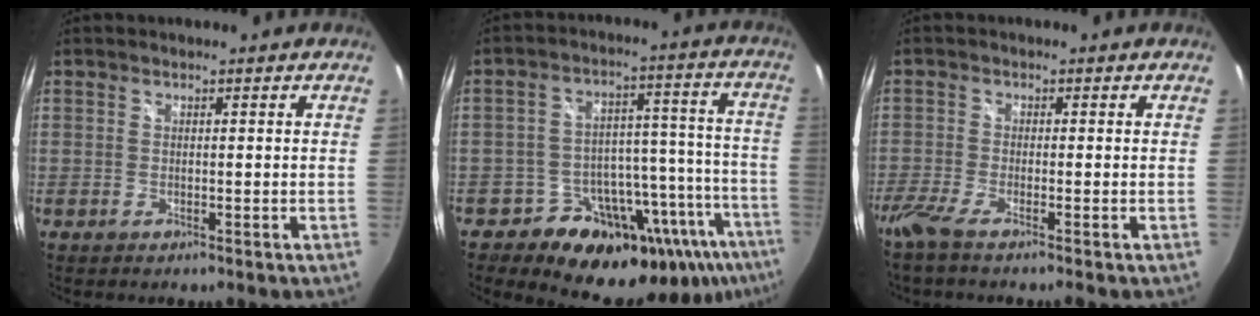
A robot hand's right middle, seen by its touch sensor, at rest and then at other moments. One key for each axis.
{"total": 19.9, "fx": -14.2, "fy": 10.9, "fz": 8.6, "tx": -0.121, "ty": 0.036, "tz": -0.194}
{"total": 4.6, "fx": -3.6, "fy": -0.4, "fz": 2.8, "tx": -0.072, "ty": -0.021, "tz": -0.075}